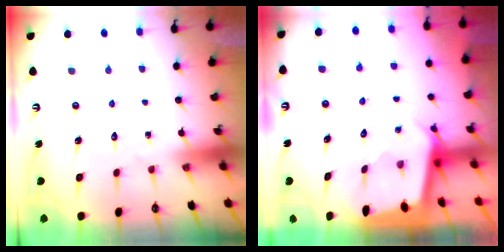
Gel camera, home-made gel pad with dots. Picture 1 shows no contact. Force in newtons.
{"total": 2.2, "press": 2.2, "slide": 0.2}